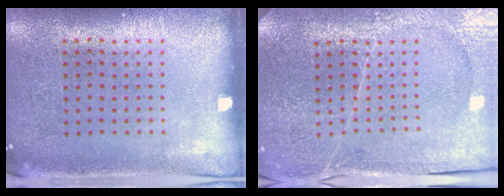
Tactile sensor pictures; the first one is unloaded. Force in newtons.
{"total": 3.7, "press": 3.5, "slide": 1.2}